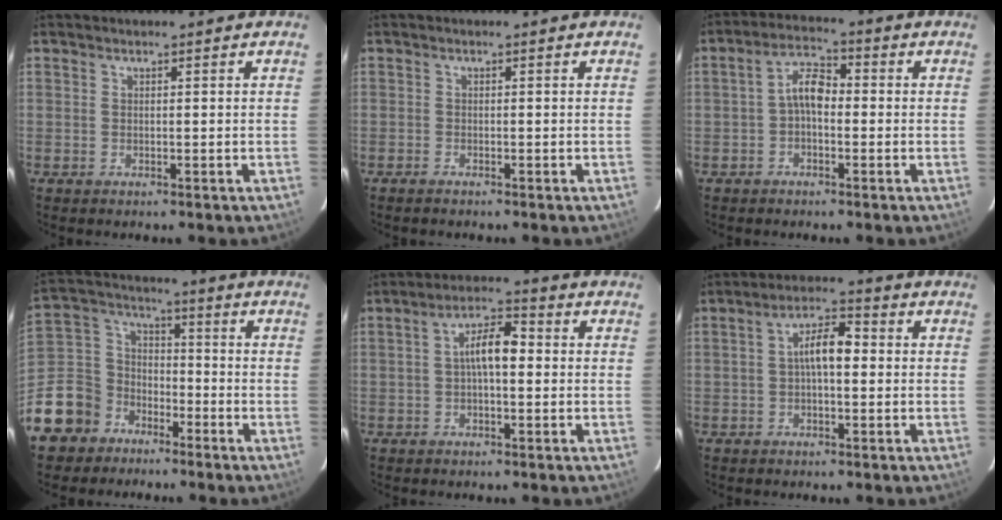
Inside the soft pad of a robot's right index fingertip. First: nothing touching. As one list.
[{"total": 1.1, "force": [-1.0, 0.3, 0.3], "torque": [-0.012, 0.000, -0.021]}, {"total": 4.9, "force": [-0.9, 2.7, 4.0], "torque": [-0.077, 0.020, -0.020]}, {"total": 12.6, "force": [-8.0, 9.6, 1.6], "torque": [-0.072, 0.053, -0.146]}, {"total": 6.5, "force": [0.0, 2.6, 6.0], "torque": [-0.107, 0.019, -0.001]}, {"total": 6.4, "force": [0.0, 2.6, 5.8], "torque": [-0.104, 0.019, -0.001]}]